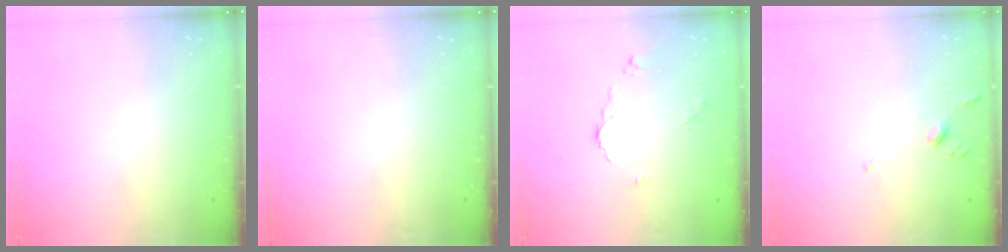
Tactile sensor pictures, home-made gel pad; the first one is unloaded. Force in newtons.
{"total": 0.0}
{"total": 2.2, "press": 2.2, "slide": 0.4}
{"total": 2.9, "press": 2.8, "slide": 0.7}